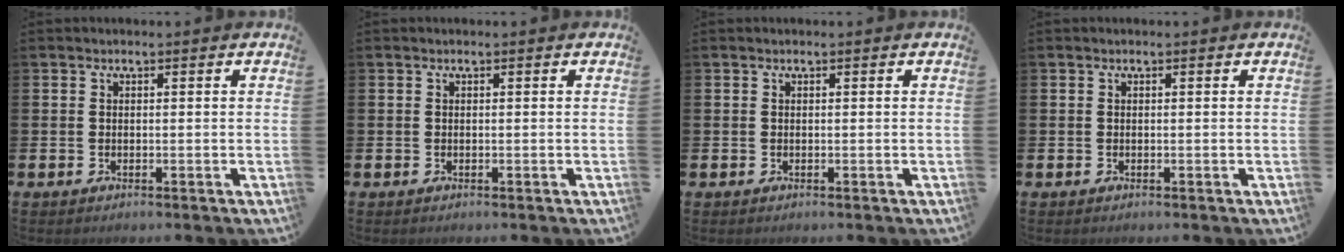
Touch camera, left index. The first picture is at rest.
{"total": 0.0}
{"total": 0.0}
{"total": 0.0}